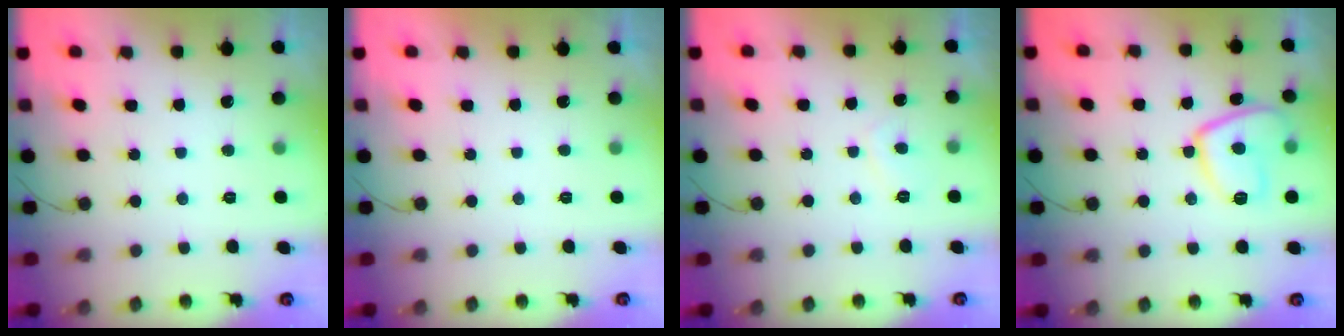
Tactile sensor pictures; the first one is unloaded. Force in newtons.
{"total": 2.4, "press": 2.3, "slide": 0.4}
{"total": 2.0, "press": 1.9, "slide": 0.5}
{"total": 10.8, "press": 10.8, "slide": 1.3}